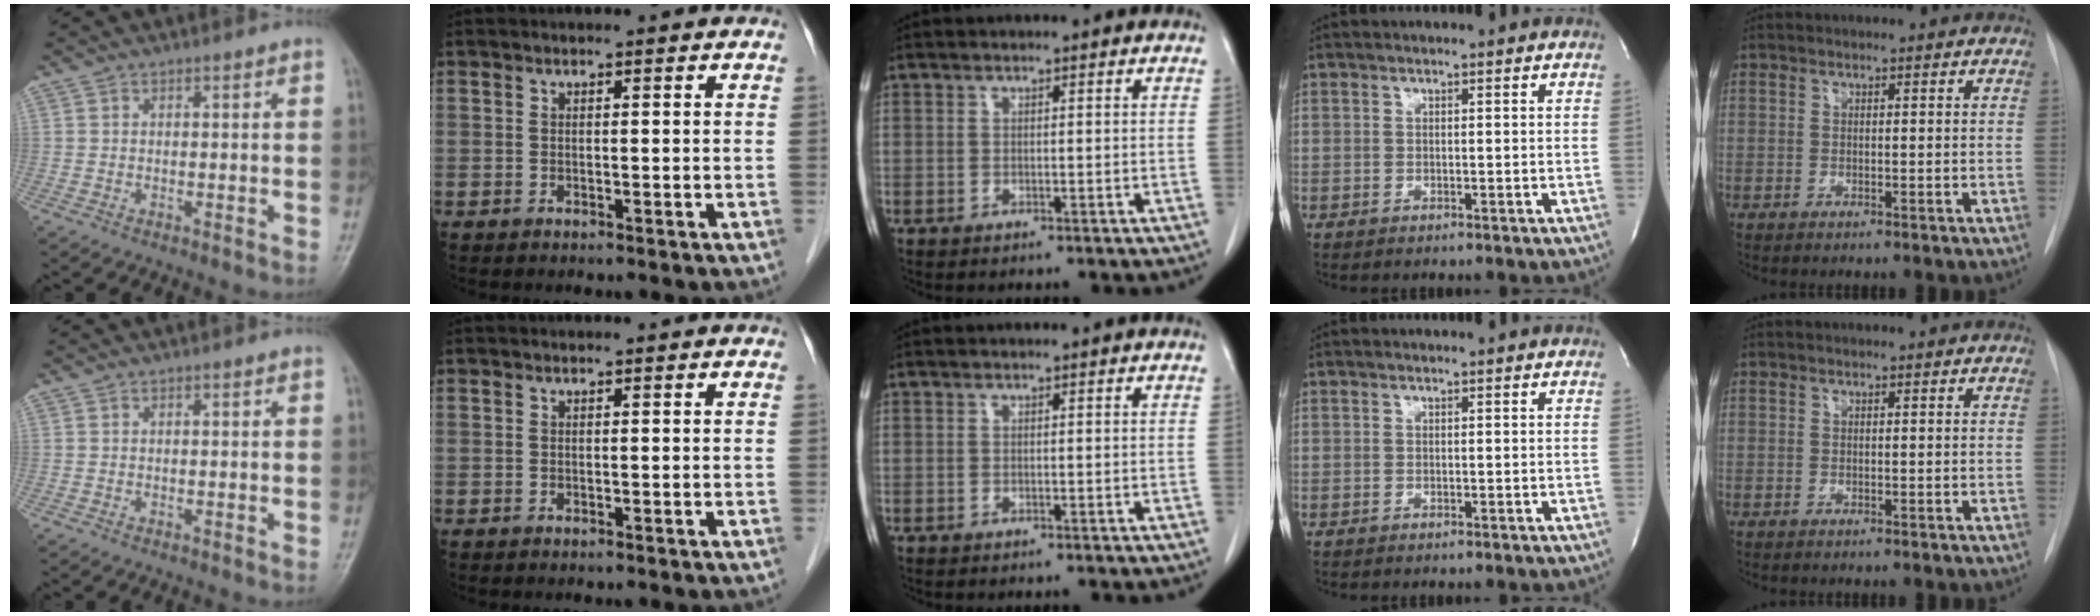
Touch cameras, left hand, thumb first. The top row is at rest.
{}